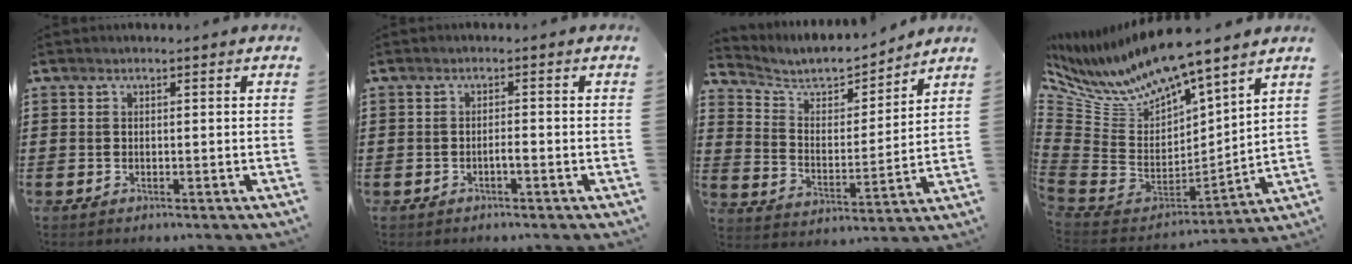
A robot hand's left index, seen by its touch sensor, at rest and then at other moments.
{"total": 1.4, "force": [-0.6, 0.2, 1.2], "torque": [-0.024, -0.001, -0.010]}
{"total": 6.0, "force": [5.4, 2.1, 1.8], "torque": [-0.065, -0.033, 0.089]}
{"total": 8.2, "force": [7.4, 1.5, 3.2], "torque": [-0.112, -0.071, 0.124]}